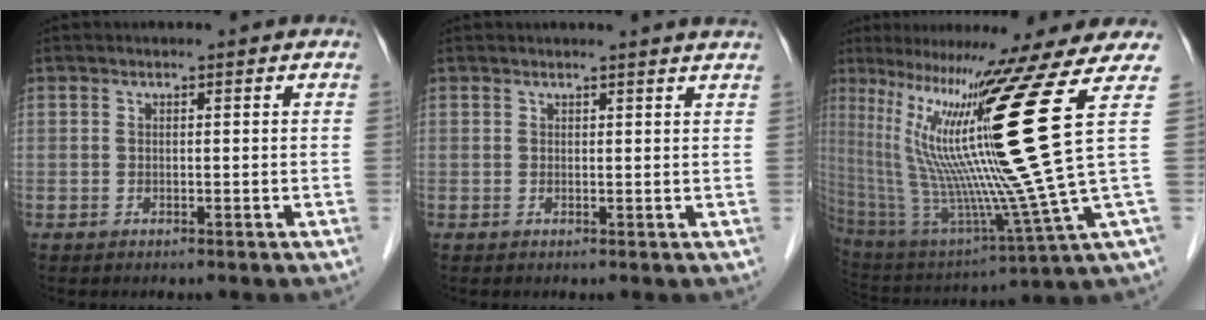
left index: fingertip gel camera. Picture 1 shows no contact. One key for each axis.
{"total": 3.2, "fx": 3.0, "fy": -0.5, "fz": 1.0, "tx": -0.018, "ty": -0.001, "tz": 0.025}
{"total": 21.1, "fx": 7.8, "fy": -3.6, "fz": 19.2, "tx": -0.330, "ty": -0.033, "tz": 0.122}